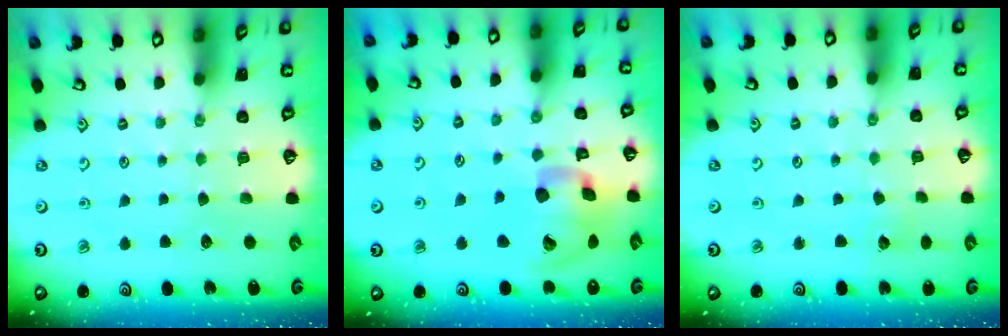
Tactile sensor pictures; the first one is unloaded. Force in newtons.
{"total": 17.8, "press": 17.5, "slide": 2.9}
{"total": 2.8, "press": 2.8, "slide": 0.2}